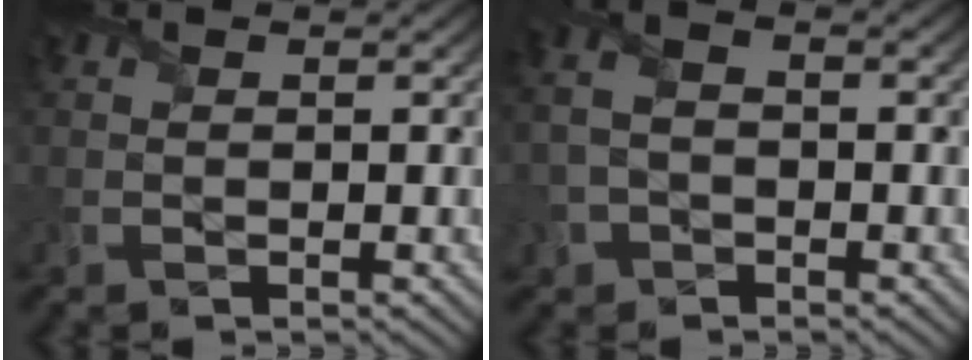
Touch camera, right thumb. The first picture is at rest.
{"total": 4.8, "force": [-0.6, 3.4, 3.3], "torque": [-0.085, 0.008, -0.012]}